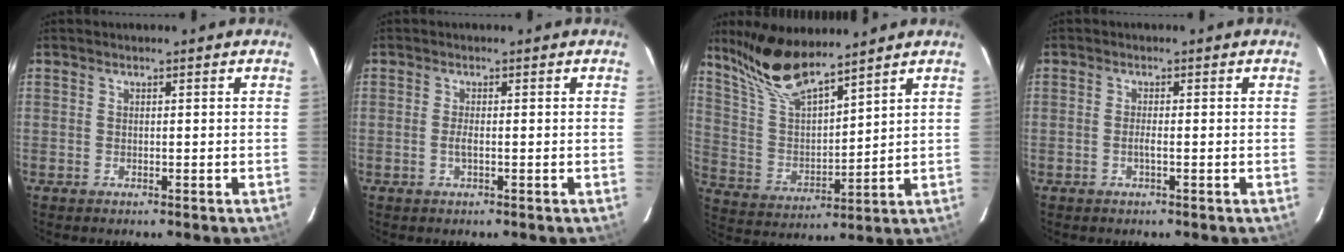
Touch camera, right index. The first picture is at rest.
{"total": 1.4, "force": [-0.3, 0.2, 1.3], "torque": [-0.027, 0.000, -0.007]}
{"total": 13.9, "force": [11.6, 2.6, 7.1], "torque": [-0.140, 0.006, 0.233]}
{"total": 1.2, "force": [-0.4, 0.1, 1.1], "torque": [-0.022, 0.002, -0.009]}